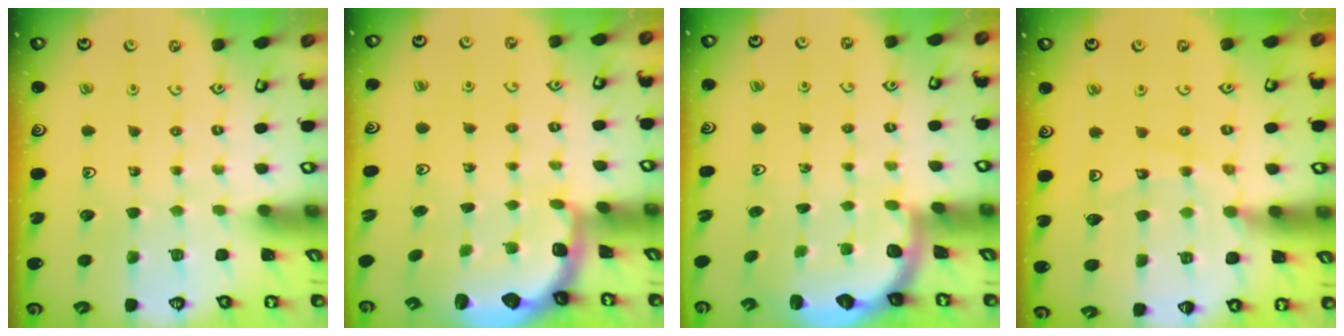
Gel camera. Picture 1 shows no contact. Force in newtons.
{"total": 2.6, "press": 1.9, "slide": 1.7}
{"total": 2.6, "press": 2.2, "slide": 1.3}
{"total": 12.6, "press": 12.5, "slide": 1.6}